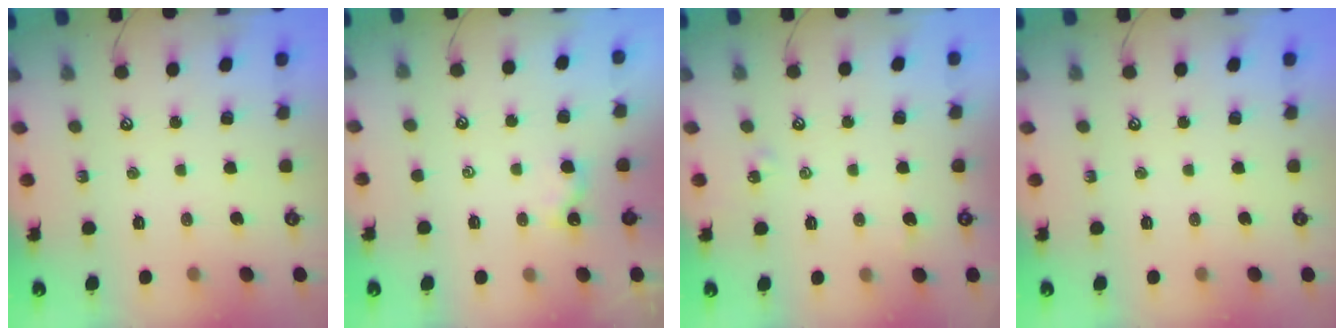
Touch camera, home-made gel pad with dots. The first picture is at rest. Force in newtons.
{"total": 0.0}
{"total": 3.0, "press": 2.9, "slide": 0.5}
{"total": 0.0}